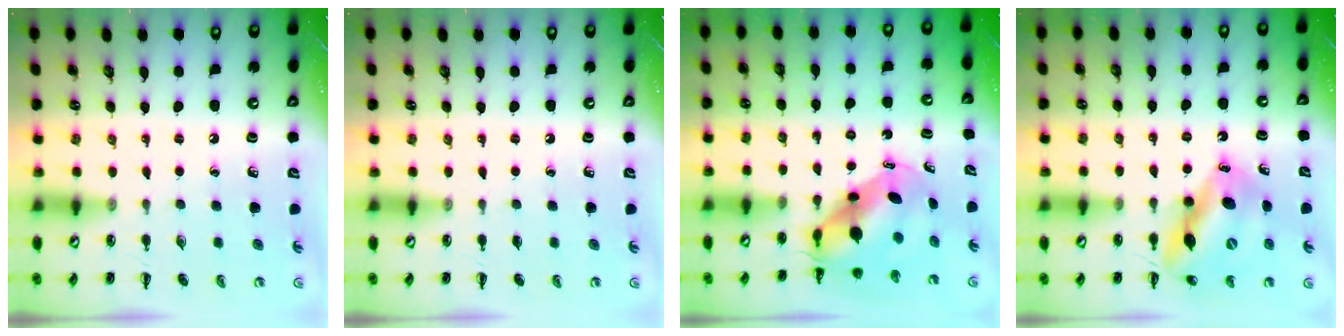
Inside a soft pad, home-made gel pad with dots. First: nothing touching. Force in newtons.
{"total": 0.0}
{"total": 7.0, "press": 6.7, "slide": 2.3}
{"total": 14.1, "press": 13.4, "slide": 4.4}